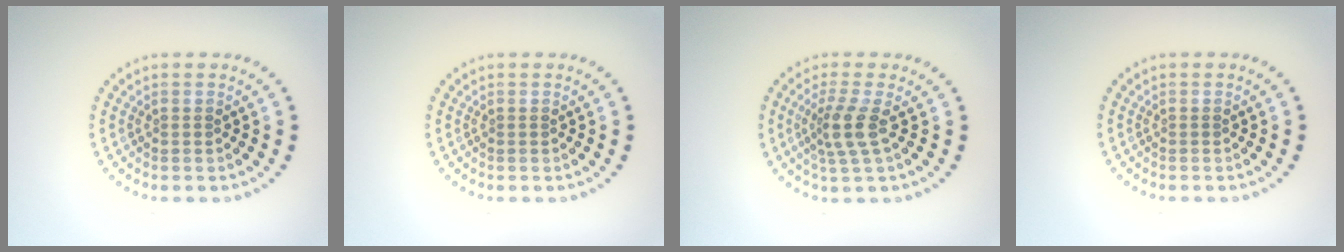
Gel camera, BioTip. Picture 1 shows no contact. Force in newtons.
{"total": 0.0}
{"total": 2.7, "press": 2.1, "slide": 1.8}
{"total": 0.0}